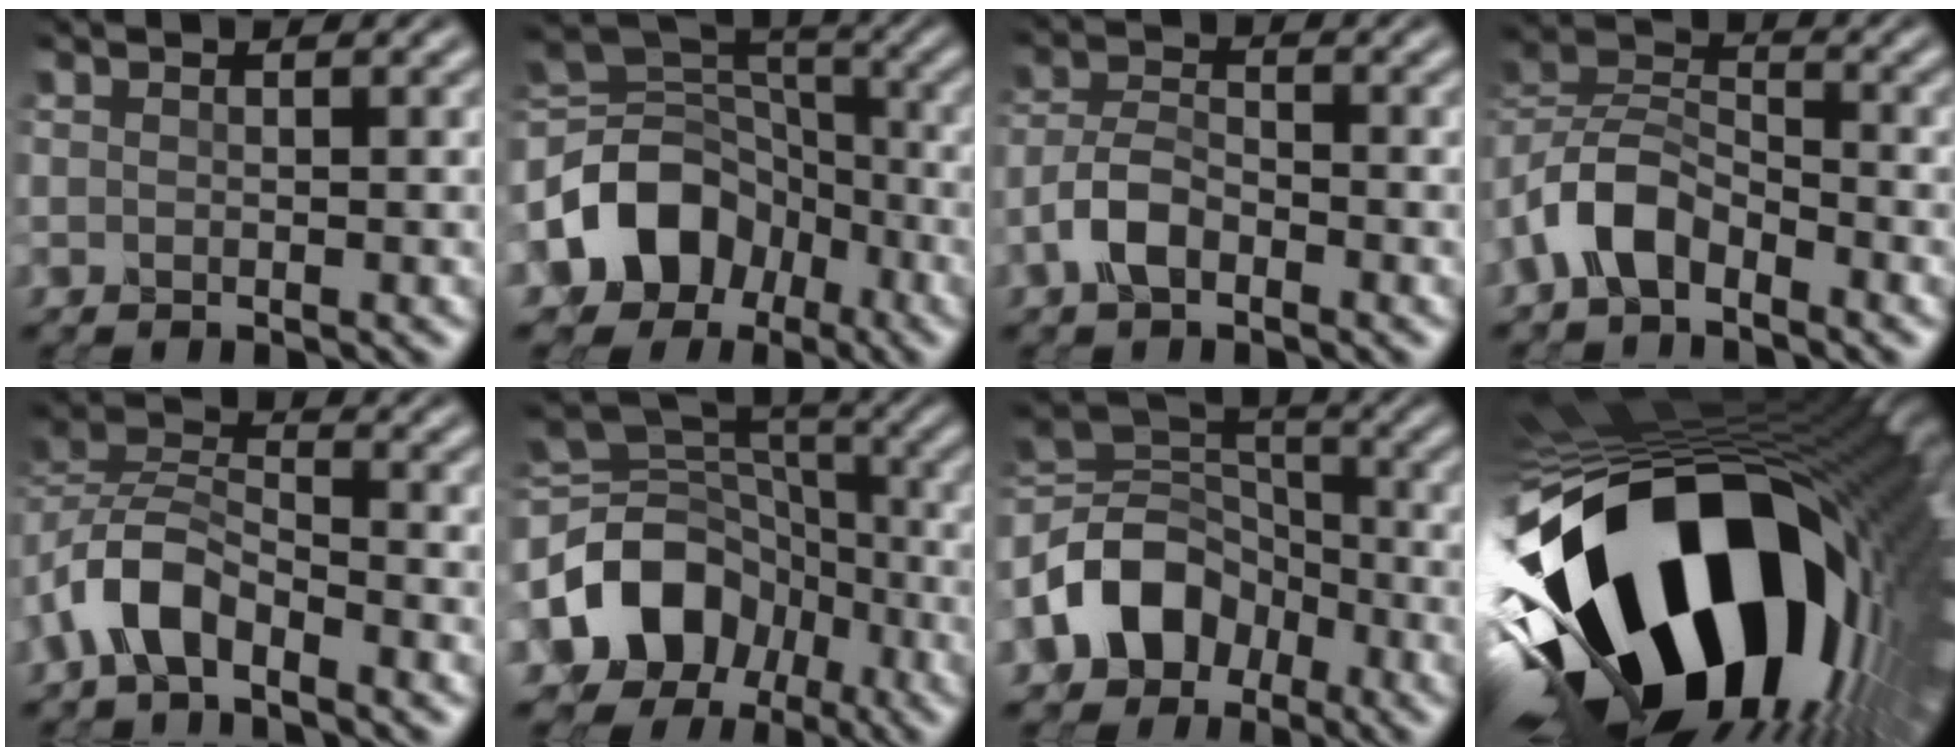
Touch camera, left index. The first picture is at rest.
{"total": 9.3, "force": [-3.5, 7.0, 5.0], "torque": [-0.098, 0.008, -0.067]}
{"total": 3.2, "force": [-2.0, 1.4, 2.1], "torque": [-0.048, 0.012, -0.048]}
{"total": 5.5, "force": [-3.5, 2.7, 3.3], "torque": [-0.072, 0.012, -0.082]}
{"total": 5.1, "force": [-3.4, 2.2, 3.1], "torque": [-0.068, 0.011, -0.078]}
{"total": 11.7, "force": [-3.6, 9.2, 6.2], "torque": [-0.139, -0.002, -0.063]}
{"total": 8.0, "force": [-3.6, 5.9, 4.1], "torque": [-0.067, 0.015, -0.078]}
{"total": 21.6, "force": [-4.6, 12.0, 17.3], "torque": [-0.325, -0.074, -0.061]}